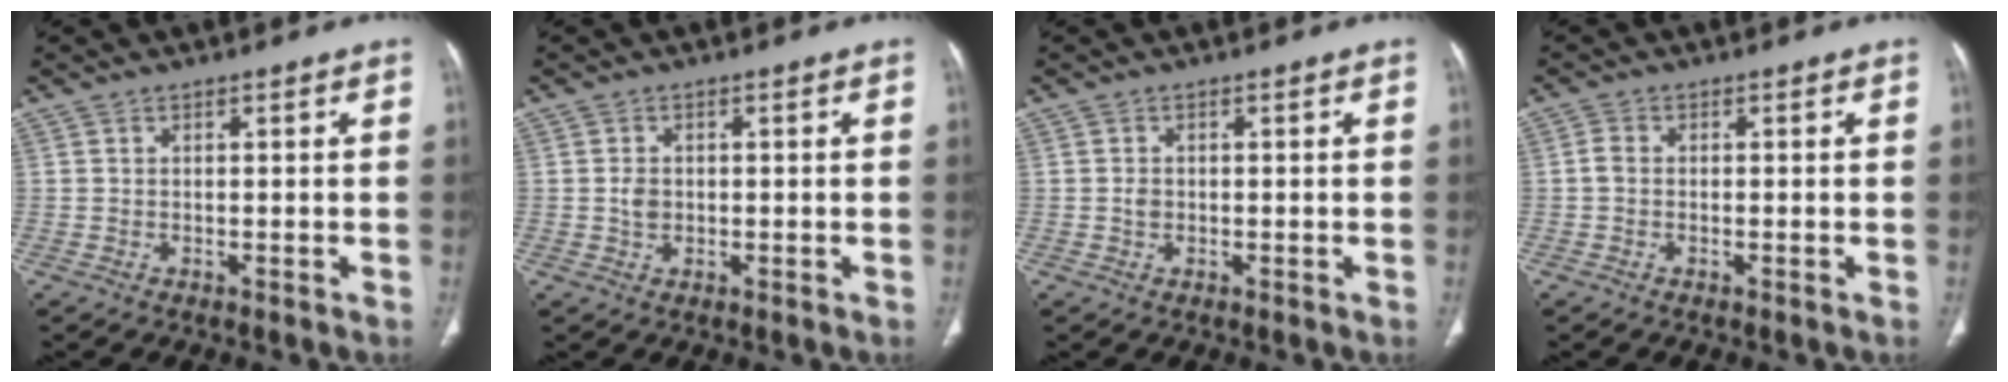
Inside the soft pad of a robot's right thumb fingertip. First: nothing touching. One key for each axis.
{"total": 2.2, "fx": -0.1, "fy": 1.8, "fz": 1.4, "tx": -0.021, "ty": 0.001, "tz": 0.000}
{"total": 1.3, "fx": -0.1, "fy": 1.0, "fz": 0.7, "tx": -0.011, "ty": 0.003, "tz": -0.002}
{"total": 1.7, "fx": -0.3, "fy": 1.2, "fz": 1.1, "tx": -0.021, "ty": 0.002, "tz": -0.012}